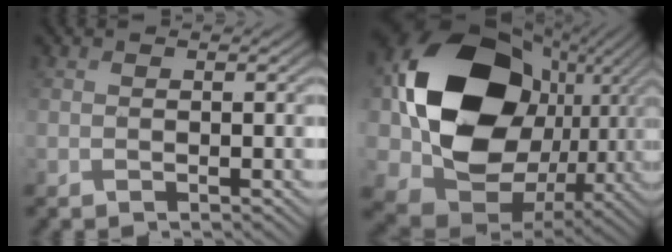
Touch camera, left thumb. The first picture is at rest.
{"total": 20.4, "force": [2.5, 16.3, 11.9], "torque": [-0.276, -0.018, 0.061]}